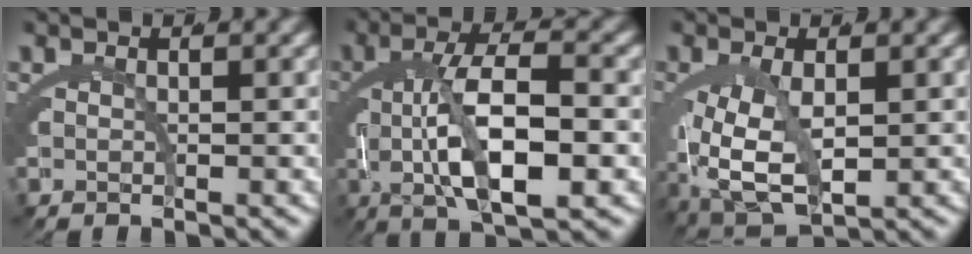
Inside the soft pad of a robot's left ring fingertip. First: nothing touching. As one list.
[{"total": 7.9, "force": [-0.5, 2.3, 7.5], "torque": [-0.120, 0.002, -0.003]}, {"total": 7.7, "force": [-1.9, 4.7, 5.9], "torque": [-0.133, -0.043, -0.005]}]